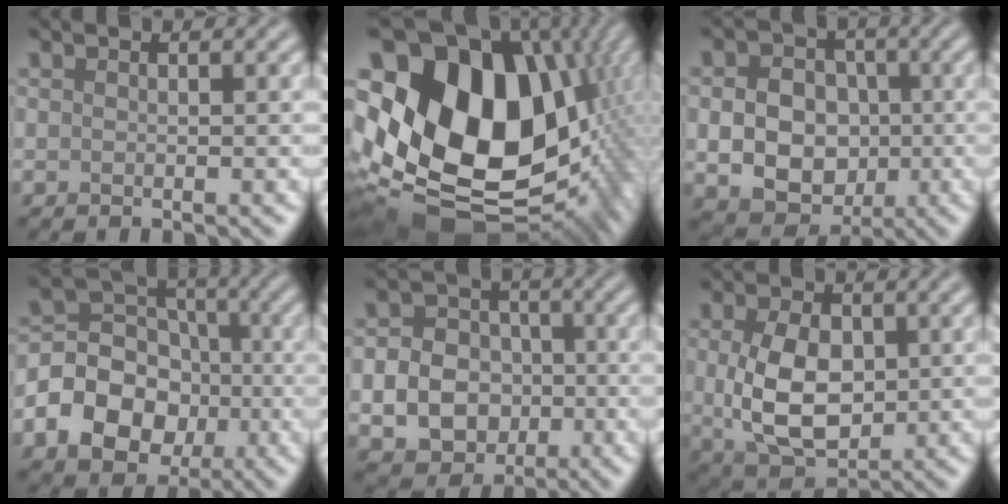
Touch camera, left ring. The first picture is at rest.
{"total": 21.2, "force": [2.0, 15.5, 14.4], "torque": [-0.286, -0.029, 0.081]}
{"total": 7.6, "force": [-0.7, 6.3, 4.1], "torque": [-0.060, -0.002, -0.022]}
{"total": 9.0, "force": [-2.8, 7.2, 4.7], "torque": [-0.076, -0.002, -0.075]}
{"total": 7.6, "force": [-1.7, 6.4, 3.7], "torque": [-0.052, -0.013, -0.045]}
{"total": 7.0, "force": [0.1, 4.6, 5.3], "torque": [-0.110, -0.005, 0.005]}